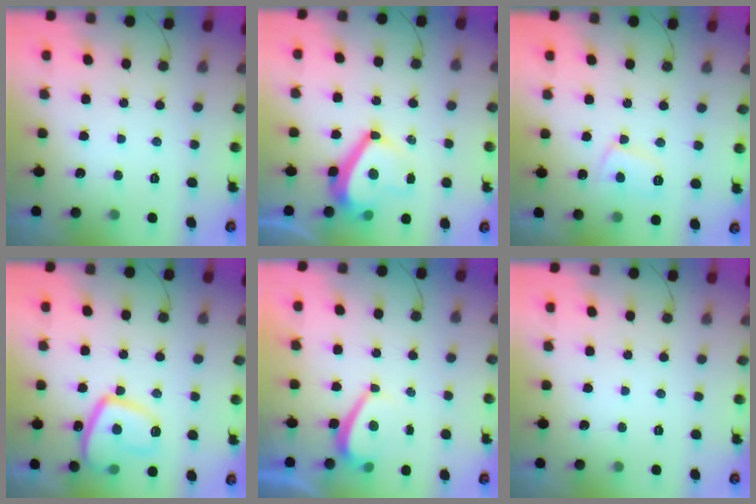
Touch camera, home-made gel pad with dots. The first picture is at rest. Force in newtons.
{"total": 9.8, "press": 9.7, "slide": 1.6}
{"total": 7.3, "press": 7.3, "slide": 0.7}
{"total": 13.9, "press": 13.8, "slide": 1.4}
{"total": 2.0, "press": 1.9, "slide": 0.6}
{"total": 0.0}